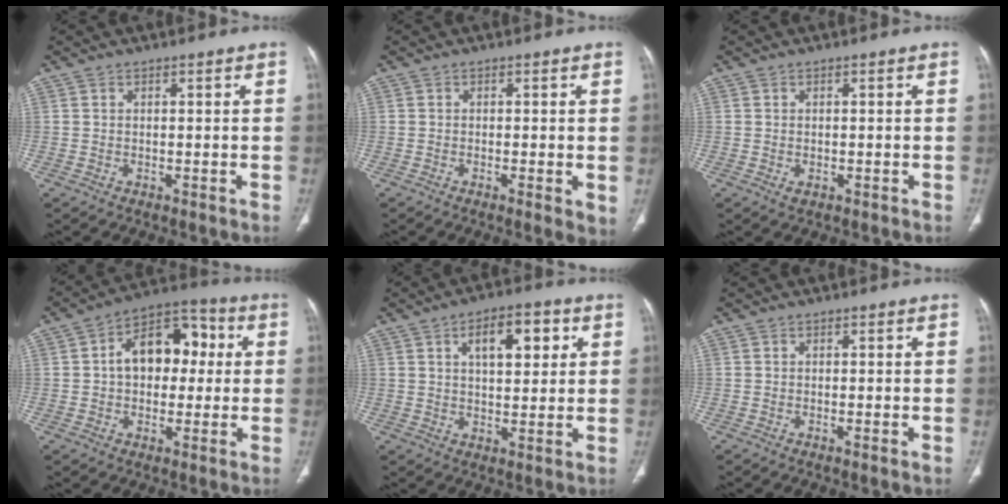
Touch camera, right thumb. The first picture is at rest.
{"total": 3.0, "force": [-0.5, 0.8, 2.8], "torque": [-0.046, -0.010, -0.012]}
{"total": 1.2, "force": [-0.3, 0.7, 0.8], "torque": [-0.016, 0.002, 0.000]}
{"total": 13.6, "force": [1.6, 9.1, 10.0], "torque": [-0.112, 0.034, 0.015]}
{"total": 9.6, "force": [3.5, 4.7, 7.7], "torque": [-0.087, -0.001, 0.051]}
{"total": 0.8, "force": [-0.3, 0.1, 0.7], "torque": [-0.016, -0.002, -0.004]}